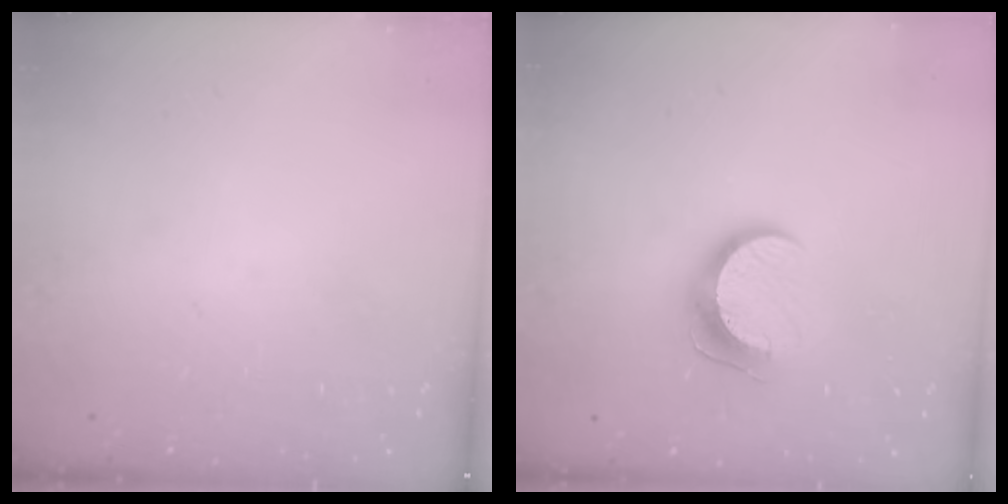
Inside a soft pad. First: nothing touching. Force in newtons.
{"total": 9.7, "press": 9.7, "slide": 0.8}